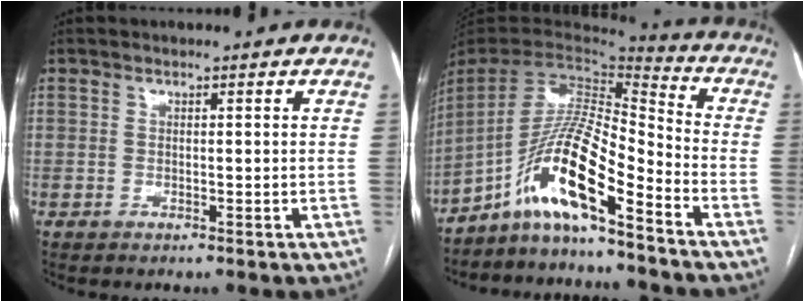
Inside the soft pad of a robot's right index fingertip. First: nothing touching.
{"total": 13.5, "force": [-8.9, 0.7, 10.2], "torque": [-0.189, 0.014, -0.165]}